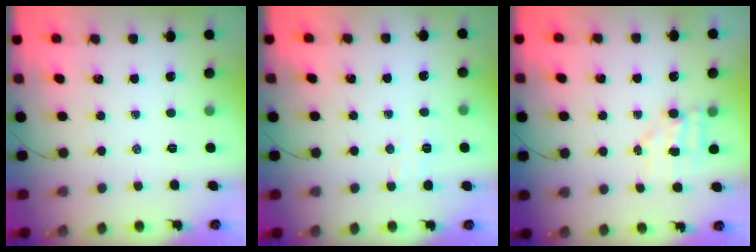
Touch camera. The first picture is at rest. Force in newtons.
{"total": 4.7, "press": 4.6, "slide": 0.8}
{"total": 4.5, "press": 4.5, "slide": 0.6}